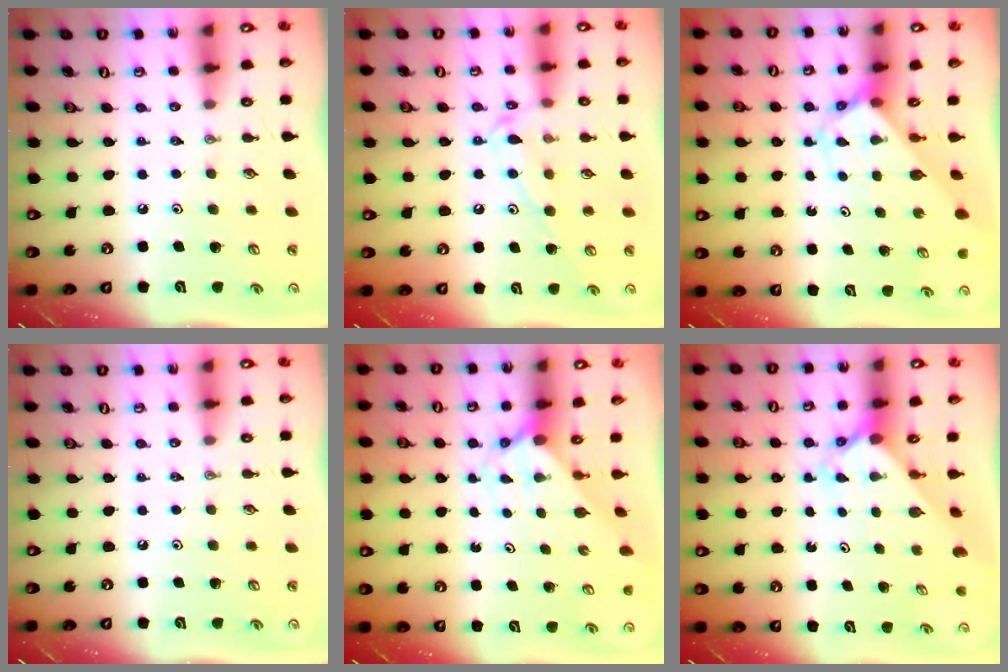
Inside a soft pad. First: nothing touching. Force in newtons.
{"total": 12.8, "press": 12.8, "slide": 0.8}
{"total": 2.7, "press": 2.7, "slide": 0.1}
{"total": 0.0}
{"total": 2.0, "press": 2.0, "slide": 0.2}
{"total": 2.4, "press": 2.4, "slide": 0.2}